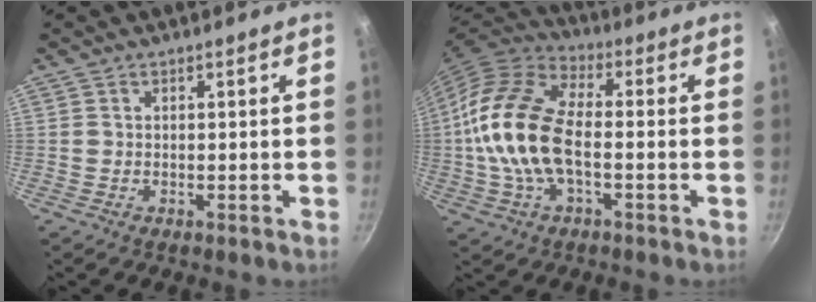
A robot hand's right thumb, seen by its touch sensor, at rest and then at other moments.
{"total": 17.1, "force": [-1.5, 8.9, 14.5], "torque": [-0.274, 0.032, -0.045]}